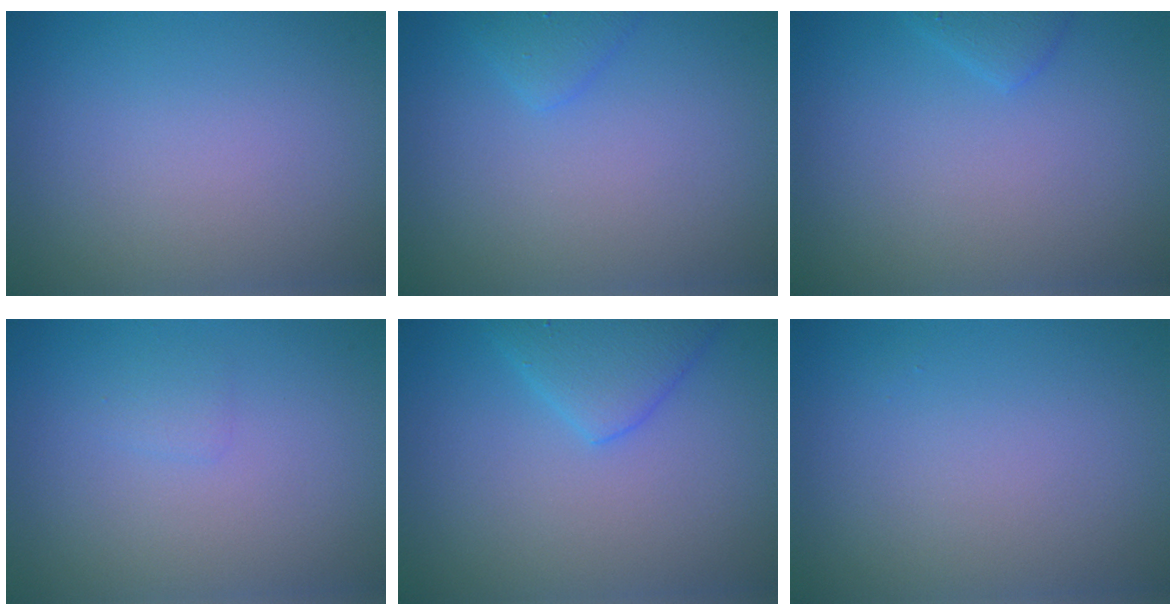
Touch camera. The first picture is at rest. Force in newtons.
{"total": 1.5, "press": 1.5, "slide": 0.0}
{"total": 1.2, "press": 1.2, "slide": 0.2}
{"total": 0.8, "press": 0.8, "slide": 0.1}
{"total": 3.5, "press": 3.5, "slide": 0.3}
{"total": 0.0}